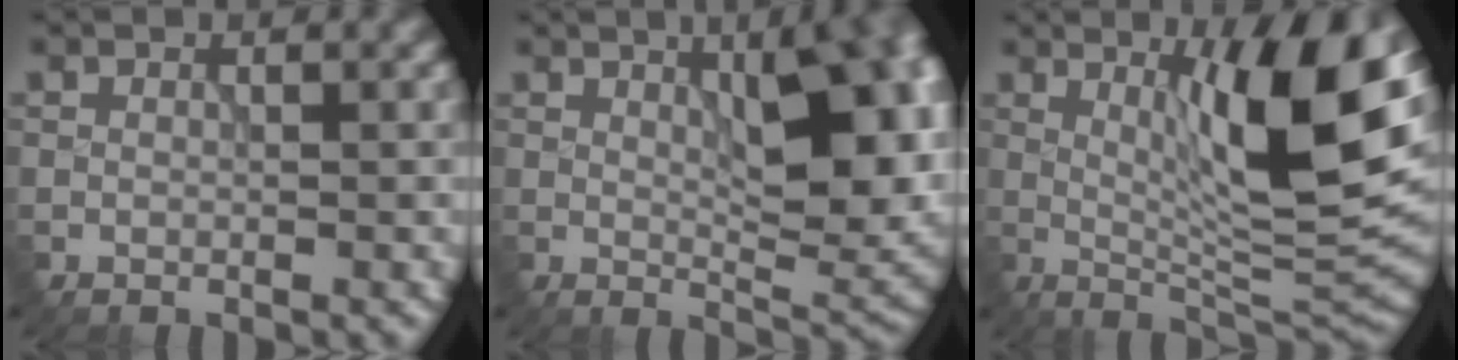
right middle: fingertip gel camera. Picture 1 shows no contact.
{"total": 11.9, "force": [2.6, 4.9, 10.5], "torque": [-0.107, 0.011, 0.031]}
{"total": 11.4, "force": [3.1, 2.1, 10.8], "torque": [-0.158, -0.008, 0.055]}